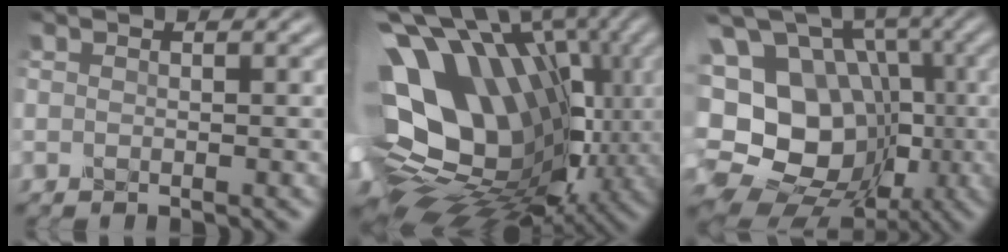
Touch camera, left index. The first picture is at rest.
{"total": 18.1, "force": [1.2, 12.8, 12.7], "torque": [-0.202, -0.004, 0.047]}
{"total": 20.8, "force": [-1.5, 18.3, 9.7], "torque": [-0.209, 0.020, -0.029]}